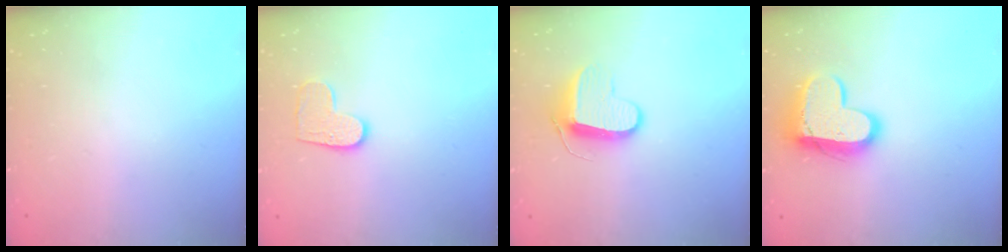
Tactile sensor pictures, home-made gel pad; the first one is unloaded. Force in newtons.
{"total": 8.9, "press": 8.9, "slide": 0.5}
{"total": 9.8, "press": 9.8, "slide": 0.5}
{"total": 15.3, "press": 15.2, "slide": 1.2}